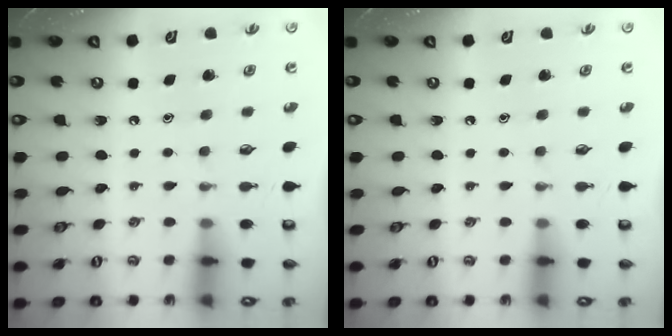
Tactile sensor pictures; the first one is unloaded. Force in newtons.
{"total": 0.0}